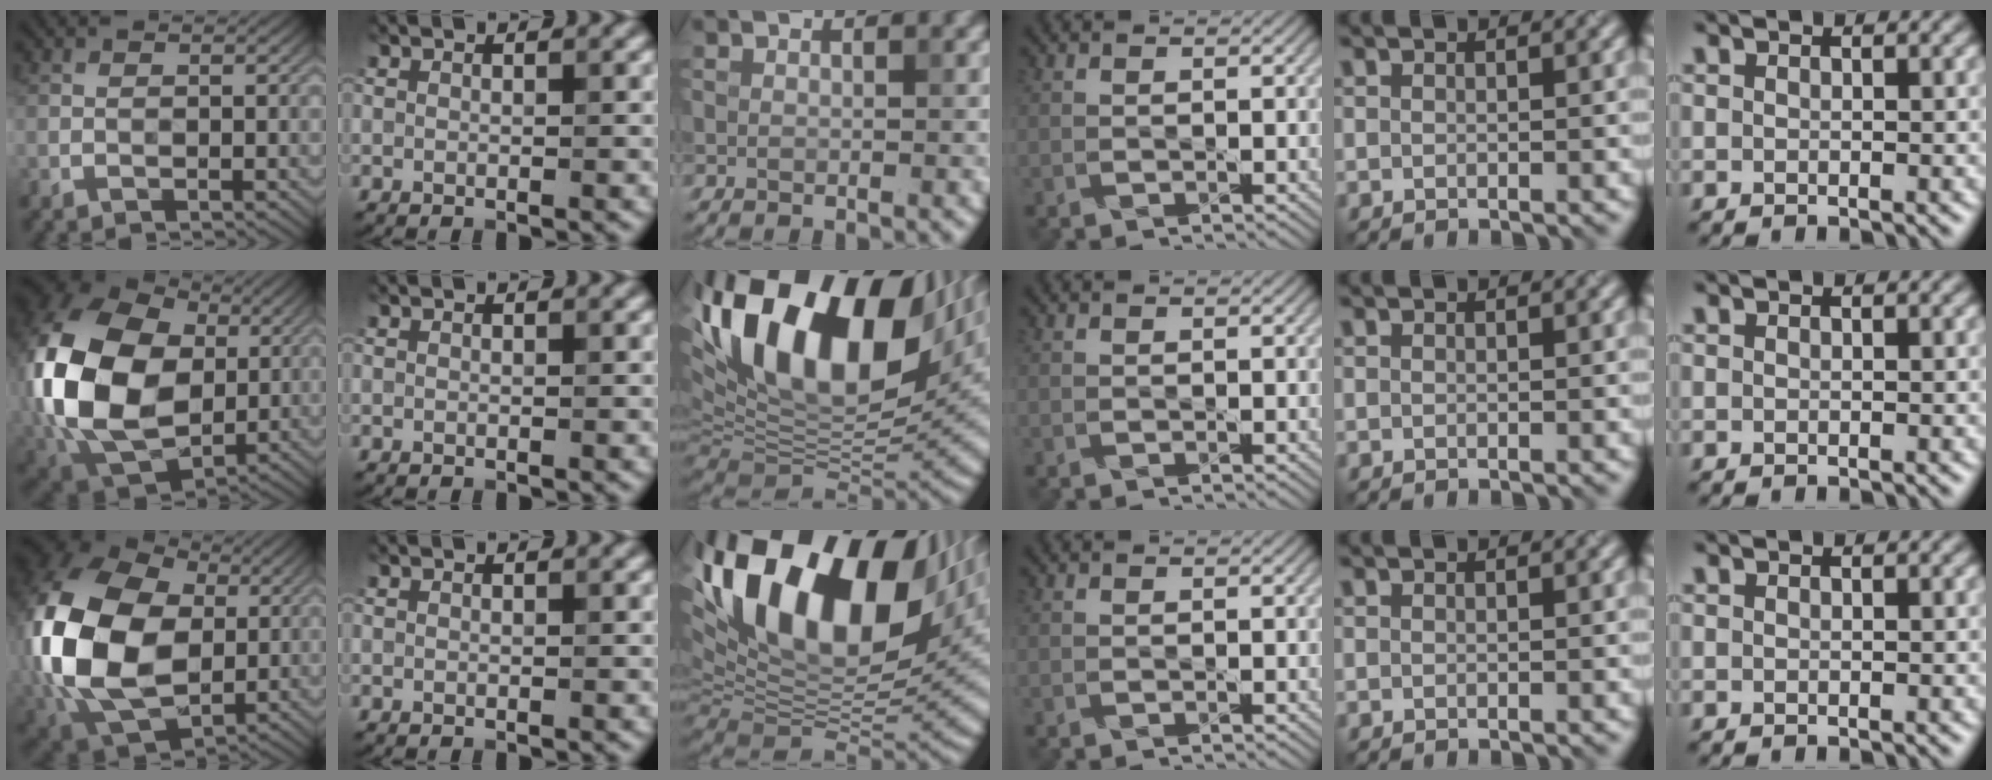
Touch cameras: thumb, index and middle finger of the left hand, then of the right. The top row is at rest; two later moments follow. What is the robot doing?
{"motion": "pour", "object": "watering can"}